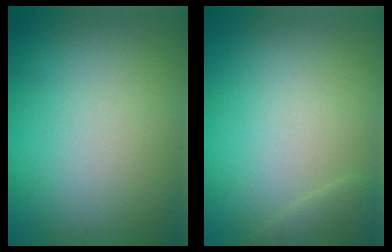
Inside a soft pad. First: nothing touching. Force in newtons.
{"total": 1.4, "press": 1.4, "slide": 0.1}